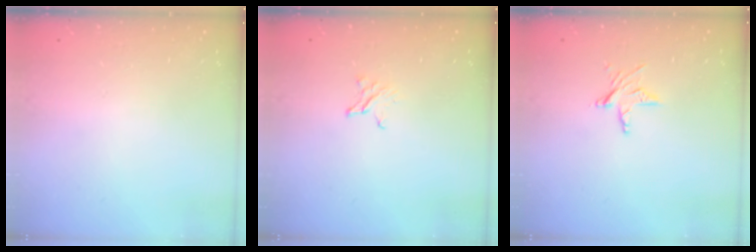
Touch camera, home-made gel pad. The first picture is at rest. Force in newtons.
{"total": 1.9, "press": 1.9, "slide": 0.3}
{"total": 5.1, "press": 5.0, "slide": 0.5}